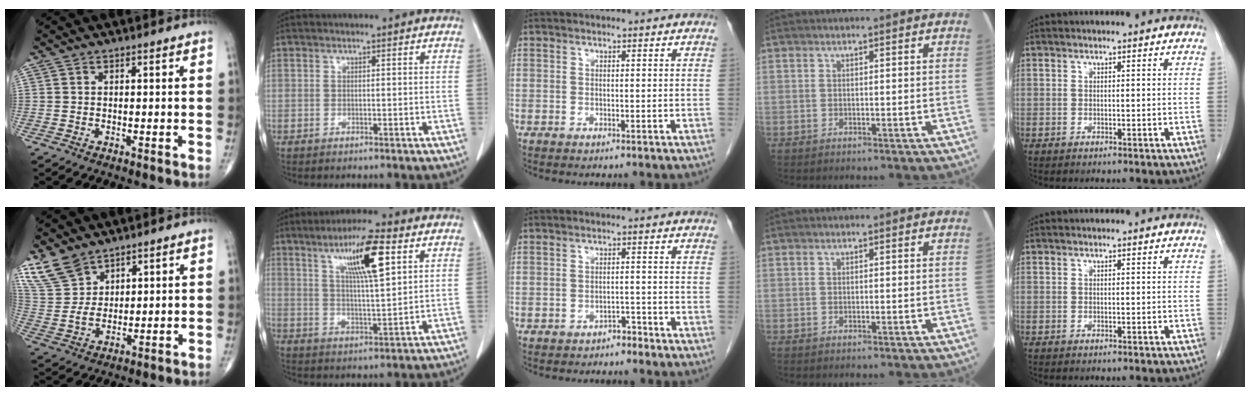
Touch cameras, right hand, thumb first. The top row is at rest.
{"thumb": {"total": 9.1, "force": [6.8, 5.0, 3.4], "torque": [-0.065, -0.022, 0.154]}, "index": {"total": 11.2, "force": [5.1, 1.1, 9.9], "torque": [-0.174, 0.006, 0.087]}, "middle": {"total": 2.1, "force": [-1.9, 0.9, 0.4], "torque": [-0.008, 0.001, -0.026]}}